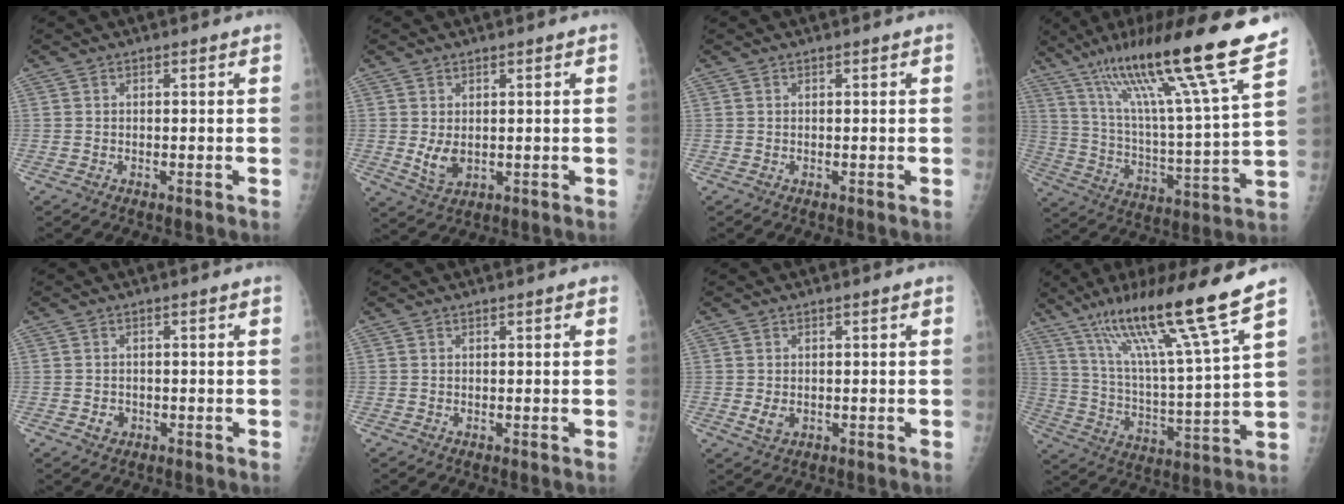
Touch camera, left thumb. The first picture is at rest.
{"total": 4.0, "force": [0.4, 2.4, 3.2], "torque": [-0.049, -0.012, 0.017]}
{"total": 0.0}
{"total": 24.6, "force": [17.3, 0.6, 17.4], "torque": [-0.270, -0.067, 0.290]}
{"total": 1.4, "force": [-0.4, 1.3, 0.6], "torque": [-0.005, 0.004, -0.003]}
{"total": 0.7, "force": [0.5, 0.1, 0.5], "torque": [-0.006, 0.000, 0.005]}
{"total": 2.1, "force": [0.0, 1.4, 1.7], "torque": [-0.025, -0.006, 0.007]}
{"total": 19.3, "force": [13.4, -0.1, 13.9], "torque": [-0.223, -0.064, 0.233]}